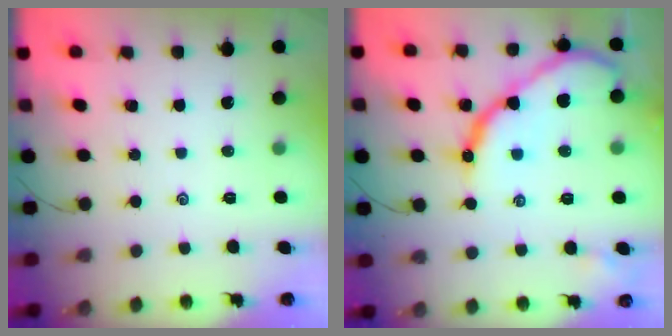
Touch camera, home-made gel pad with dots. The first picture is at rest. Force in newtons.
{"total": 16.4, "press": 16.3, "slide": 1.8}